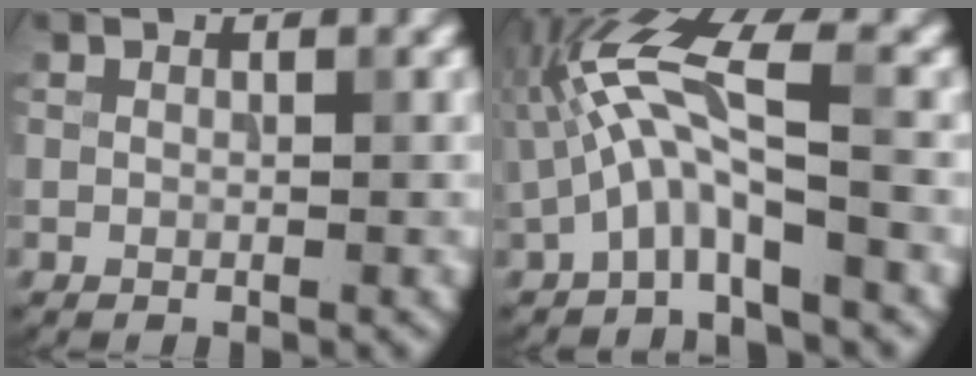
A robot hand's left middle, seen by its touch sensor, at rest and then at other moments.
{"total": 6.8, "force": [-1.0, 1.8, 6.4], "torque": [-0.141, 0.023, -0.027]}